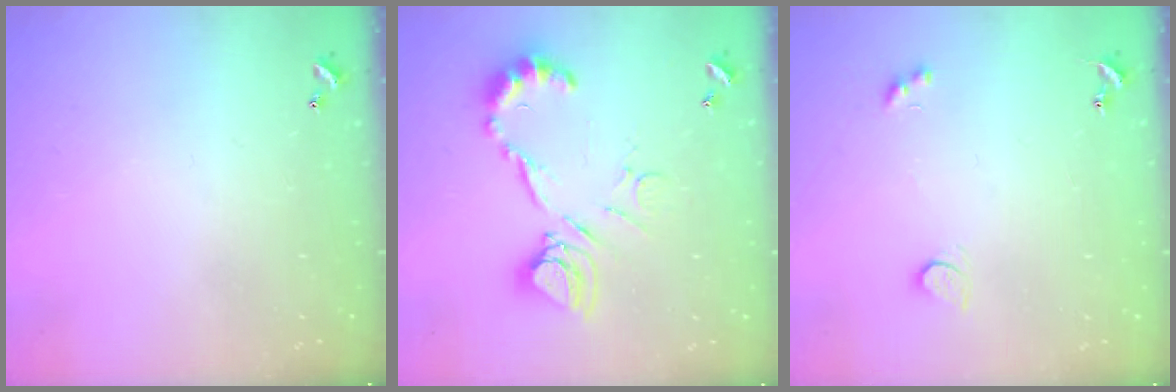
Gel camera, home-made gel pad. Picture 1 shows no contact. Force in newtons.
{"total": 14.3, "press": 14.2, "slide": 1.2}
{"total": 2.8, "press": 2.8, "slide": 0.5}